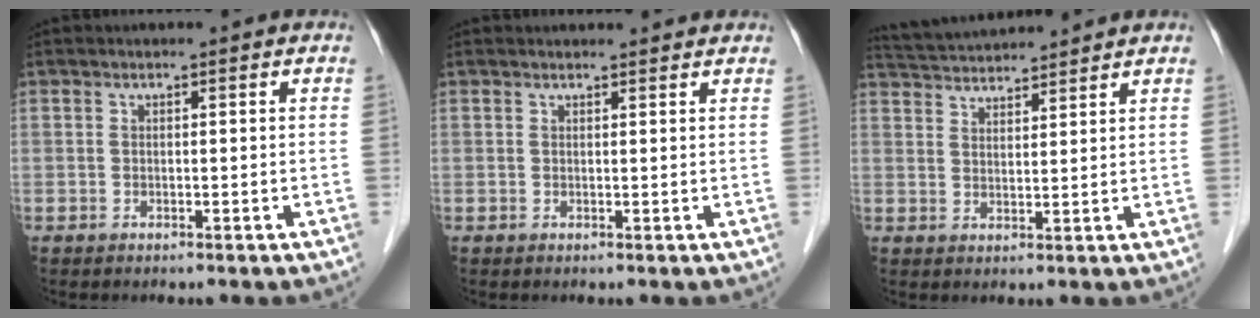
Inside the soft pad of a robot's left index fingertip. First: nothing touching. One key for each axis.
{"total": 3.1, "fx": 3.0, "fy": 0.6, "fz": 0.5, "tx": -0.010, "ty": 0.011, "tz": 0.030}
{"total": 8.1, "fx": 7.8, "fy": 0.1, "fz": 1.9, "tx": -0.044, "ty": 0.027, "tz": 0.130}